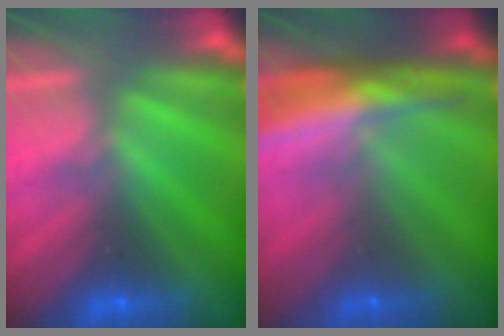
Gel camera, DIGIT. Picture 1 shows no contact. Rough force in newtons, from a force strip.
{"total": 5.6}